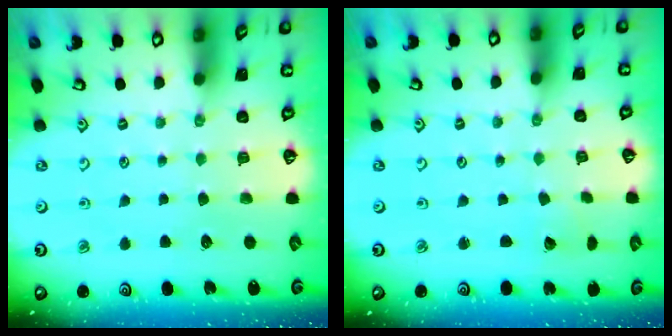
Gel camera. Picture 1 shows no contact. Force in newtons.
{"total": 1.7, "press": 1.7, "slide": 0.1}